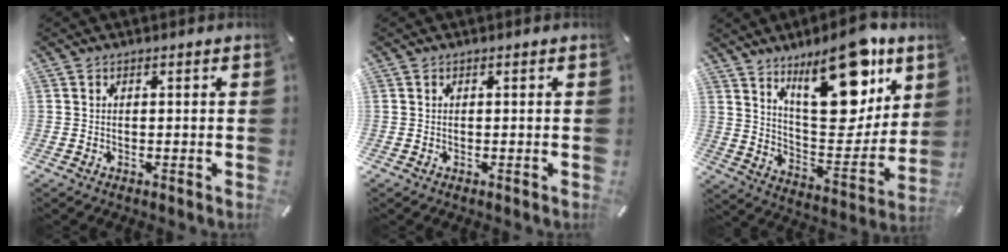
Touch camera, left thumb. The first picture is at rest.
{"total": 0.0}
{"total": 22.5, "force": [14.0, 9.9, 14.6], "torque": [-0.196, -0.093, 0.234]}